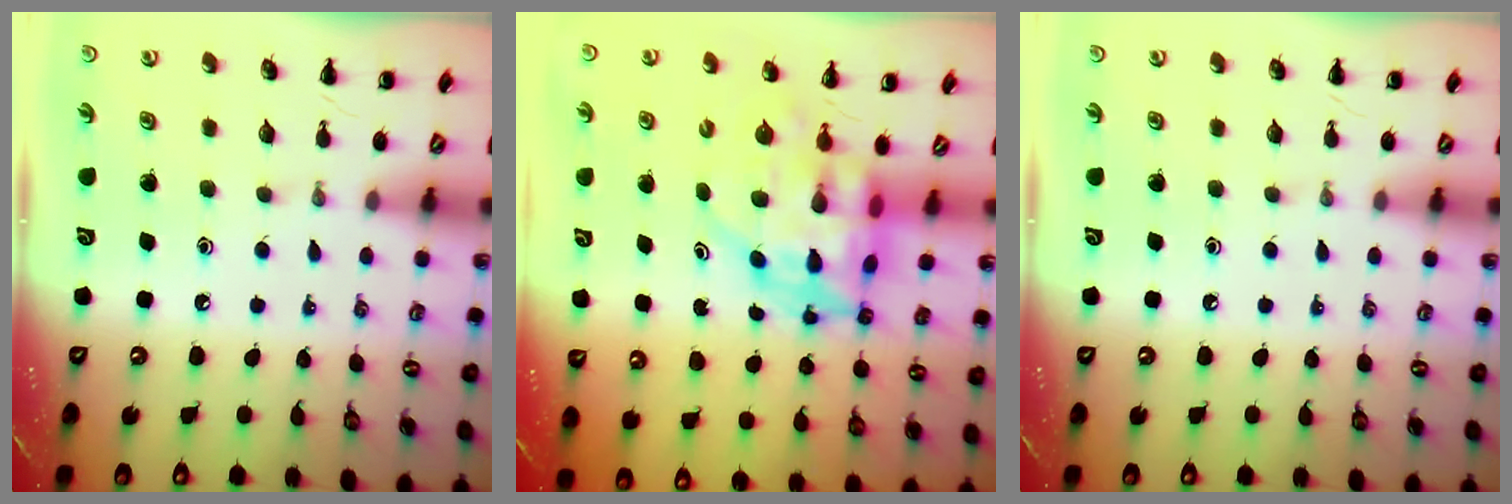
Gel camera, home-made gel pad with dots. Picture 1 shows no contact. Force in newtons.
{"total": 7.1, "press": 6.7, "slide": 2.4}
{"total": 0.0}